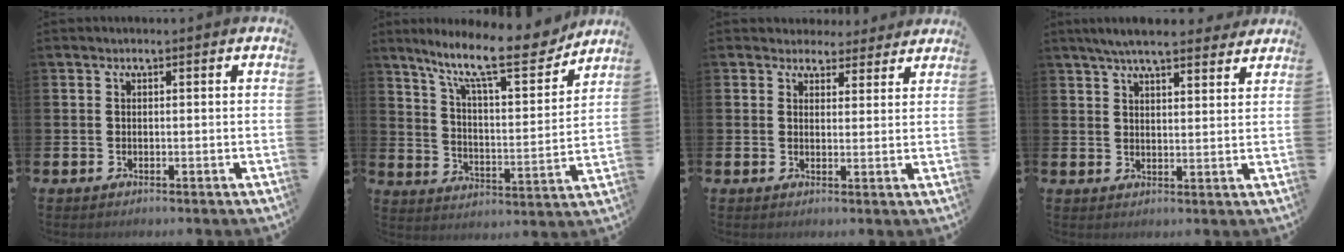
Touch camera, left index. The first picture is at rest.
{"total": 13.0, "force": [10.4, 2.6, 7.4], "torque": [-0.151, -0.056, 0.171]}
{"total": 3.6, "force": [3.1, 1.7, -0.1], "torque": [-0.002, -0.014, 0.055]}
{"total": 5.9, "force": [5.5, 0.8, 2.1], "torque": [-0.045, -0.018, 0.099]}